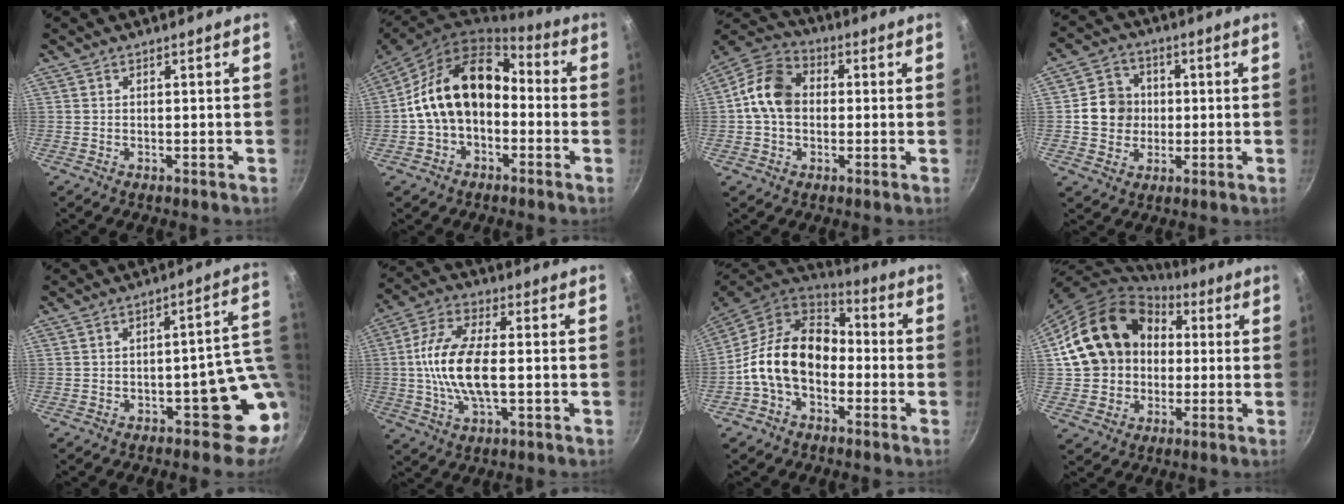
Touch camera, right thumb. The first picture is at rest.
{"total": 16.1, "force": [-1.2, 11.4, 11.4], "torque": [-0.175, 0.059, -0.032]}
{"total": 11.3, "force": [0.2, 8.6, 7.2], "torque": [-0.107, 0.025, -0.014]}
{"total": 8.7, "force": [0.2, 7.9, 3.5], "torque": [-0.025, 0.014, -0.005]}
{"total": 10.9, "force": [-1.3, 6.2, 8.9], "torque": [-0.038, 0.022, -0.010]}
{"total": 13.5, "force": [-0.4, 6.1, 12.1], "torque": [-0.236, 0.016, -0.020]}
{"total": 16.4, "force": [-2.6, 11.6, 11.3], "torque": [-0.169, 0.045, -0.065]}
{"total": 18.8, "force": [3.1, 15.5, 10.0], "torque": [-0.154, 0.037, 0.059]}